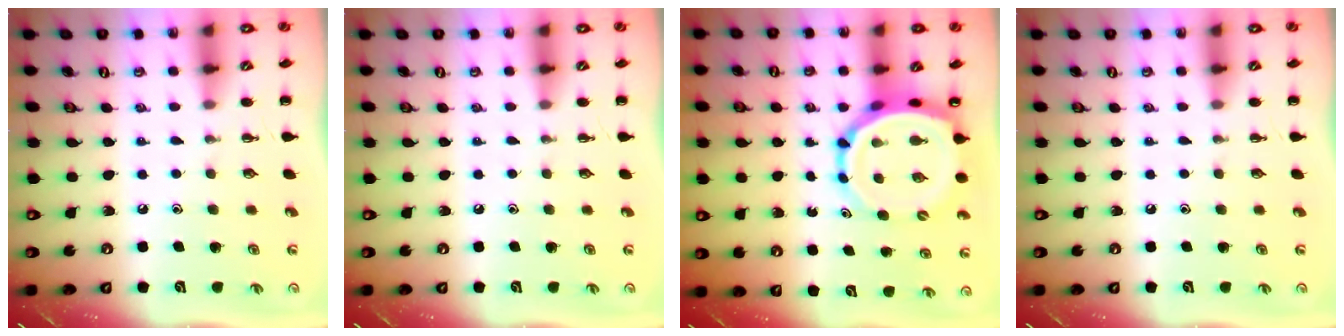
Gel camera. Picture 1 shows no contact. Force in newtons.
{"total": 0.0}
{"total": 8.5, "press": 8.1, "slide": 2.3}
{"total": 0.0}